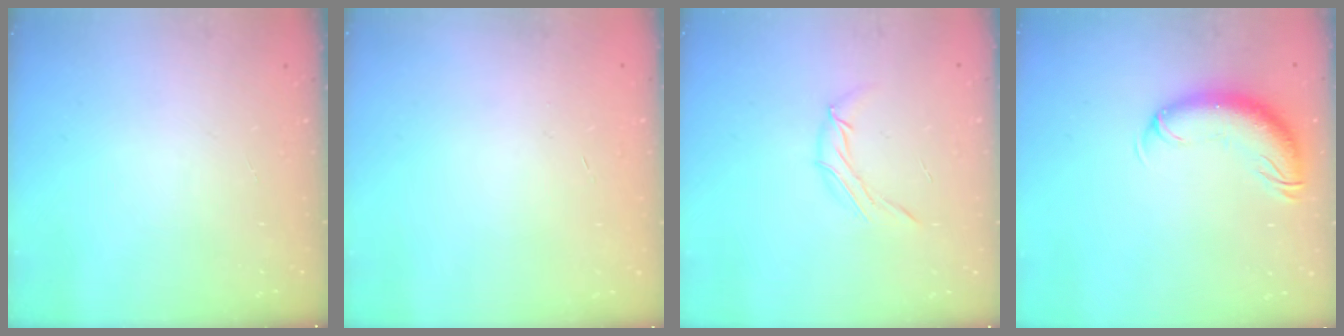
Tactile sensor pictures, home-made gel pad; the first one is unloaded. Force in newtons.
{"total": 0.6, "press": 0.5, "slide": 0.2}
{"total": 6.6, "press": 6.6, "slide": 0.6}
{"total": 12.1, "press": 11.8, "slide": 2.7}